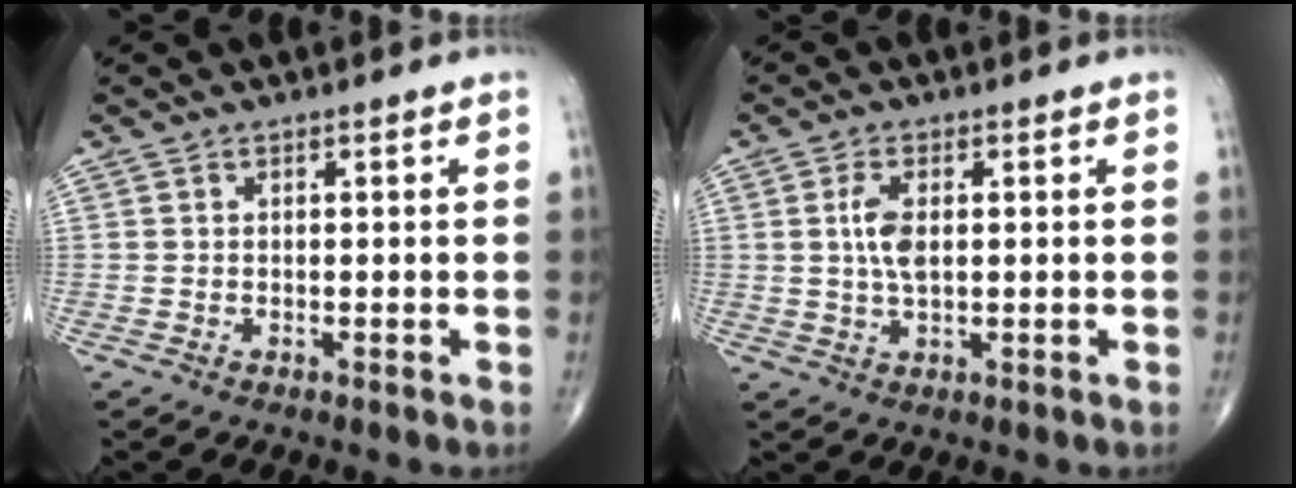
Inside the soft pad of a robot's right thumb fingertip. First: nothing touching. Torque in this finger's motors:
{"motor_torque": [0.93, 0.83, 1.03, 0.23, 0.07]}